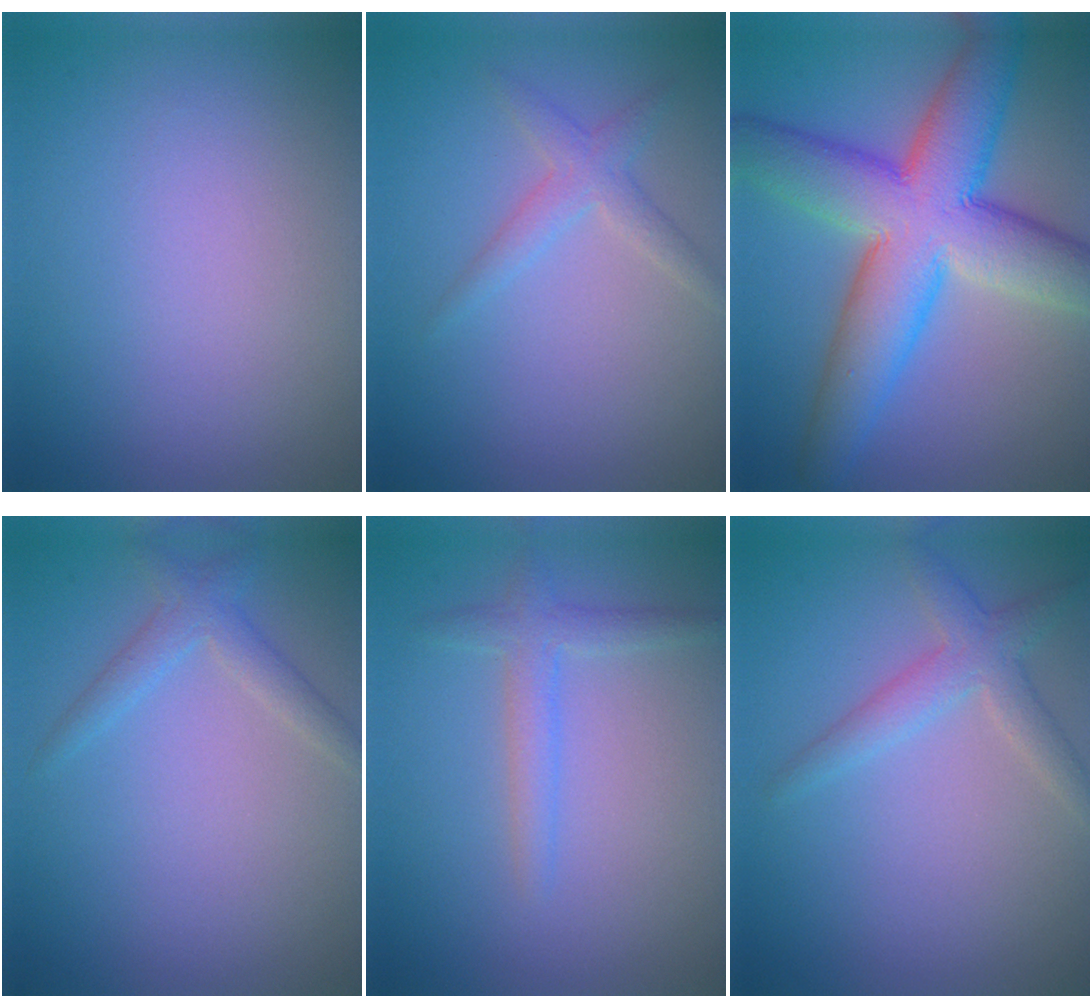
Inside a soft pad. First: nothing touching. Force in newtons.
{"total": 2.1, "press": 2.1, "slide": 0.1}
{"total": 11.6, "press": 11.6, "slide": 0.3}
{"total": 2.0, "press": 2.0, "slide": 0.1}
{"total": 2.1, "press": 2.1, "slide": 0.2}
{"total": 2.8, "press": 2.8, "slide": 0.1}